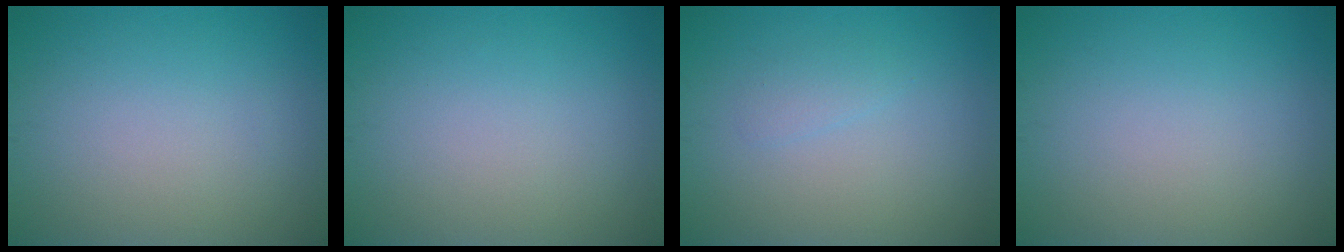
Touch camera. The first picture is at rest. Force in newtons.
{"total": 0.0}
{"total": 1.0, "press": 1.0, "slide": 0.1}
{"total": 0.0}